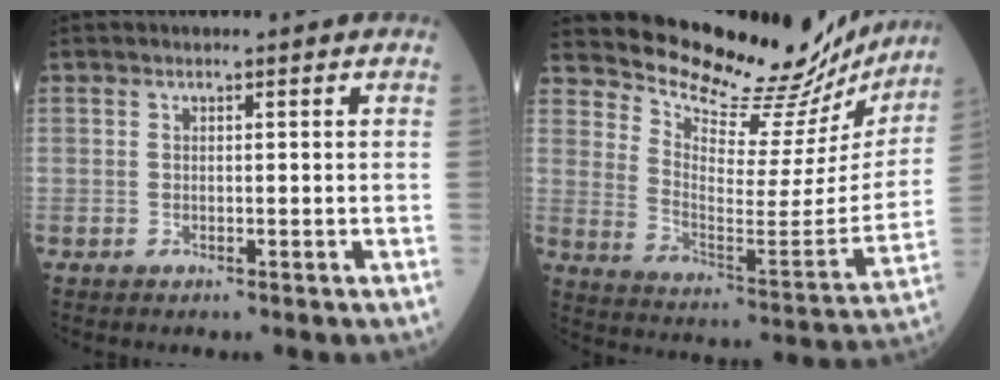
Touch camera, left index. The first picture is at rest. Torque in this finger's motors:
{"motor_torque": [1.05, -1.09, 0.37, 0.04]}